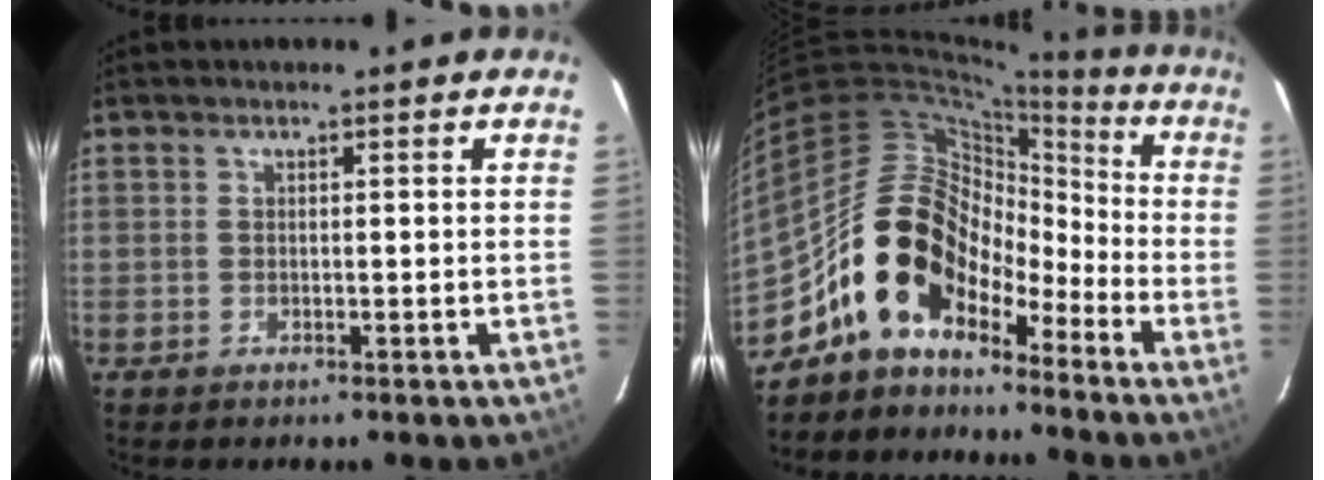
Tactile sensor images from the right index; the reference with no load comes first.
{"total": 13.8, "force": [-9.3, 8.5, 5.8], "torque": [-0.103, 0.034, -0.173]}